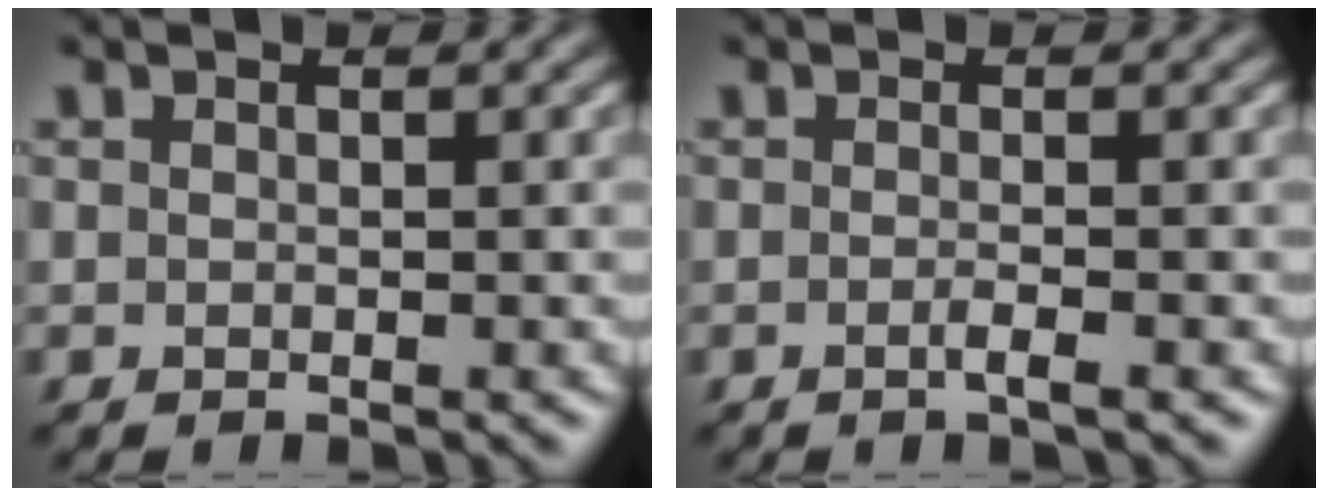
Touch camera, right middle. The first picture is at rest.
{"total": 1.2, "force": [-0.5, 0.3, 1.1], "torque": [-0.017, -0.003, -0.014]}